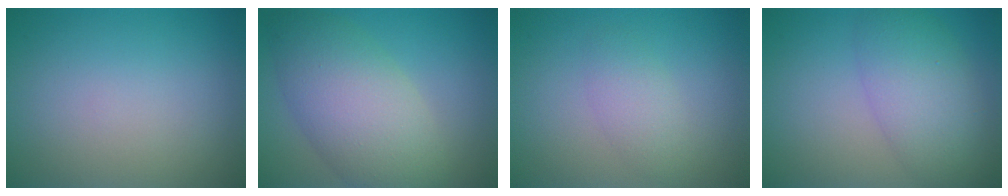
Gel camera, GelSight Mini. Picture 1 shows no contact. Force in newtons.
{"total": 7.8, "press": 7.8, "slide": 0.2}
{"total": 2.1, "press": 2.1, "slide": 0.1}
{"total": 5.1, "press": 5.1, "slide": 0.1}